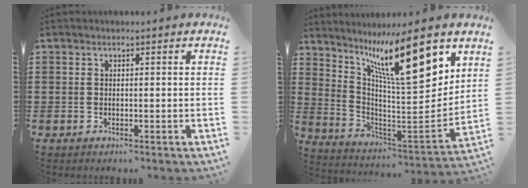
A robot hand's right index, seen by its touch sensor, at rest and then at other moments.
{"total": 15.4, "force": [9.3, 4.2, 11.5], "torque": [-0.193, -0.044, 0.152]}